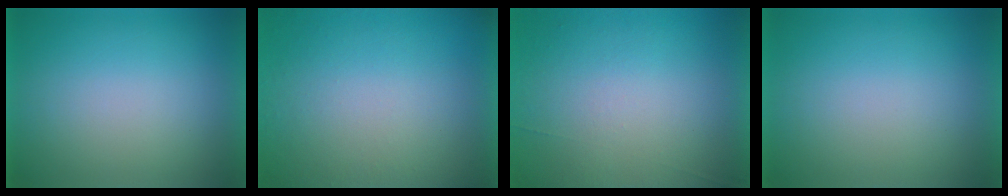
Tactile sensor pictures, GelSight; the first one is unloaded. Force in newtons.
{"total": 5.0}
{"total": 6.8}
{"total": 0.0}